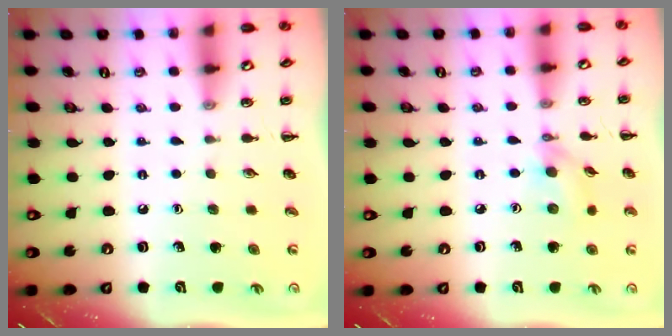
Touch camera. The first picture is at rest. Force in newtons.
{"total": 4.9, "press": 4.9, "slide": 0.5}